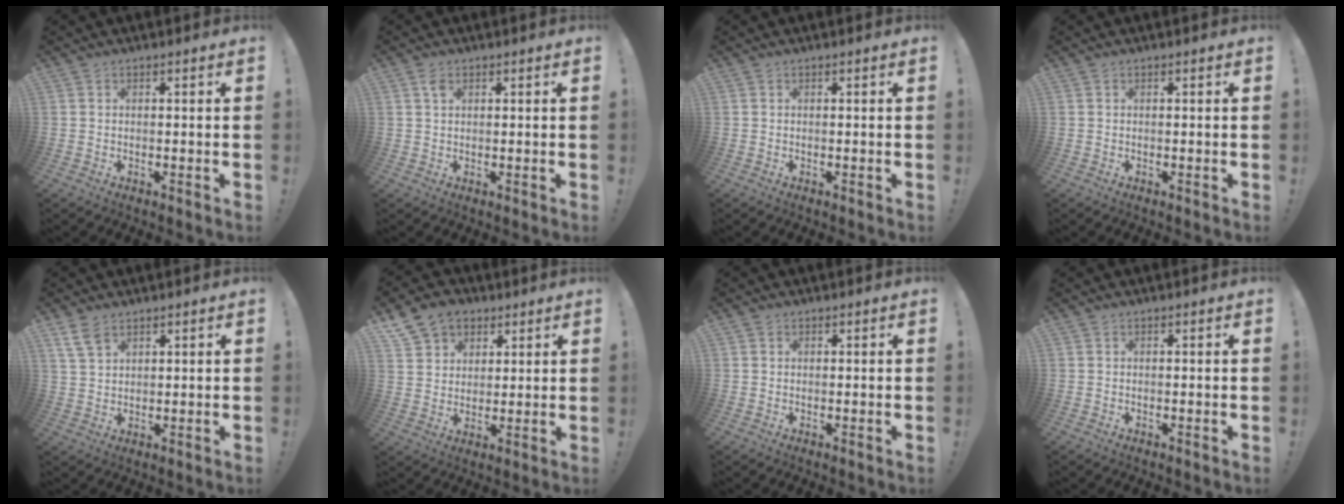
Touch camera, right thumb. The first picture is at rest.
{"total": 5.0, "force": [2.1, 2.9, 3.5], "torque": [-0.064, 0.002, 0.041]}
{"total": 0.0}
{"total": 0.0}
{"total": 5.5, "force": [3.7, 2.7, 3.0], "torque": [-0.061, -0.011, 0.072]}
{"total": 10.7, "force": [6.1, 8.1, 3.4], "torque": [-0.058, -0.028, 0.122]}
{"total": 0.6, "force": [0.2, 0.5, -0.1], "torque": [0.005, -0.001, 0.004]}
{"total": 0.0}